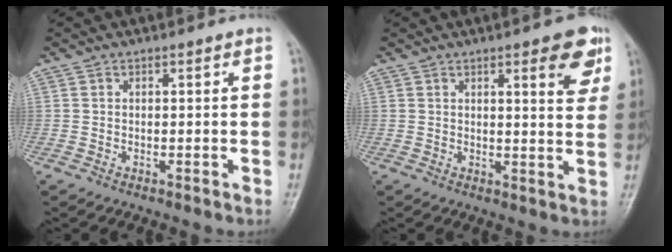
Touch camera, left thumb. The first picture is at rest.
{"total": 7.7, "force": [3.9, 2.1, 6.3], "torque": [-0.061, -0.017, 0.043]}